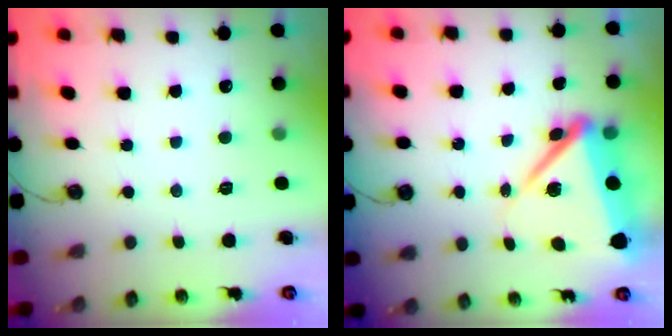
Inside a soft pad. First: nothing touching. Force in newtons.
{"total": 12.0, "press": 11.9, "slide": 1.6}